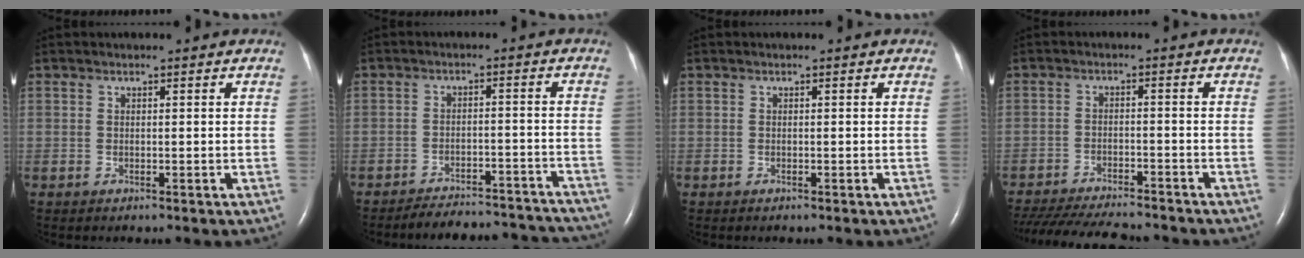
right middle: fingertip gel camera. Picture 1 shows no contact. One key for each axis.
{"total": 16.3, "fx": -15.6, "fy": 3.4, "fz": 3.4, "tx": -0.047, "ty": 0.014, "tz": -0.190}
{"total": 0.0}
{"total": 16.6, "fx": -14.9, "fy": 2.8, "fz": 6.8, "tx": -0.154, "ty": -0.031, "tz": -0.219}